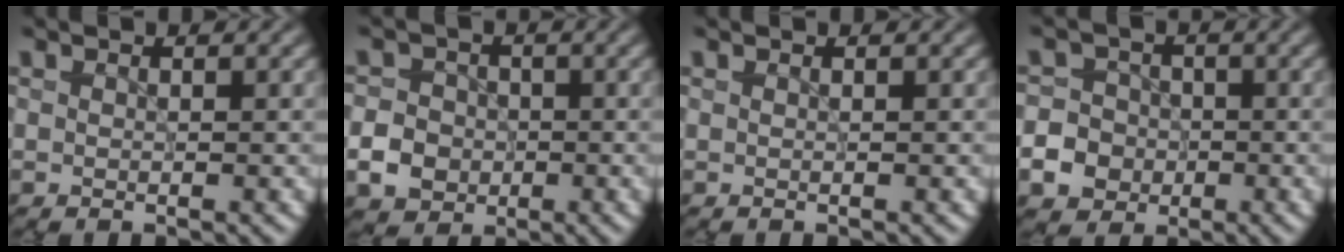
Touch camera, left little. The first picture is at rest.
{"total": 3.8, "force": [-1.1, 3.4, 1.5], "torque": [-0.025, 0.003, -0.027]}
{"total": 0.0}
{"total": 6.7, "force": [-2.7, 5.9, 1.6], "torque": [-0.027, -0.013, -0.067]}